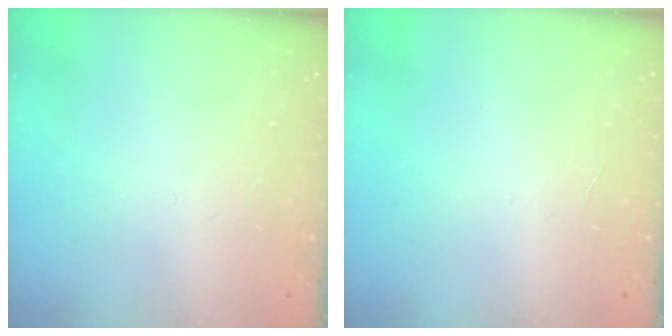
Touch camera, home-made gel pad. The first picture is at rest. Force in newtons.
{"total": 0.0}